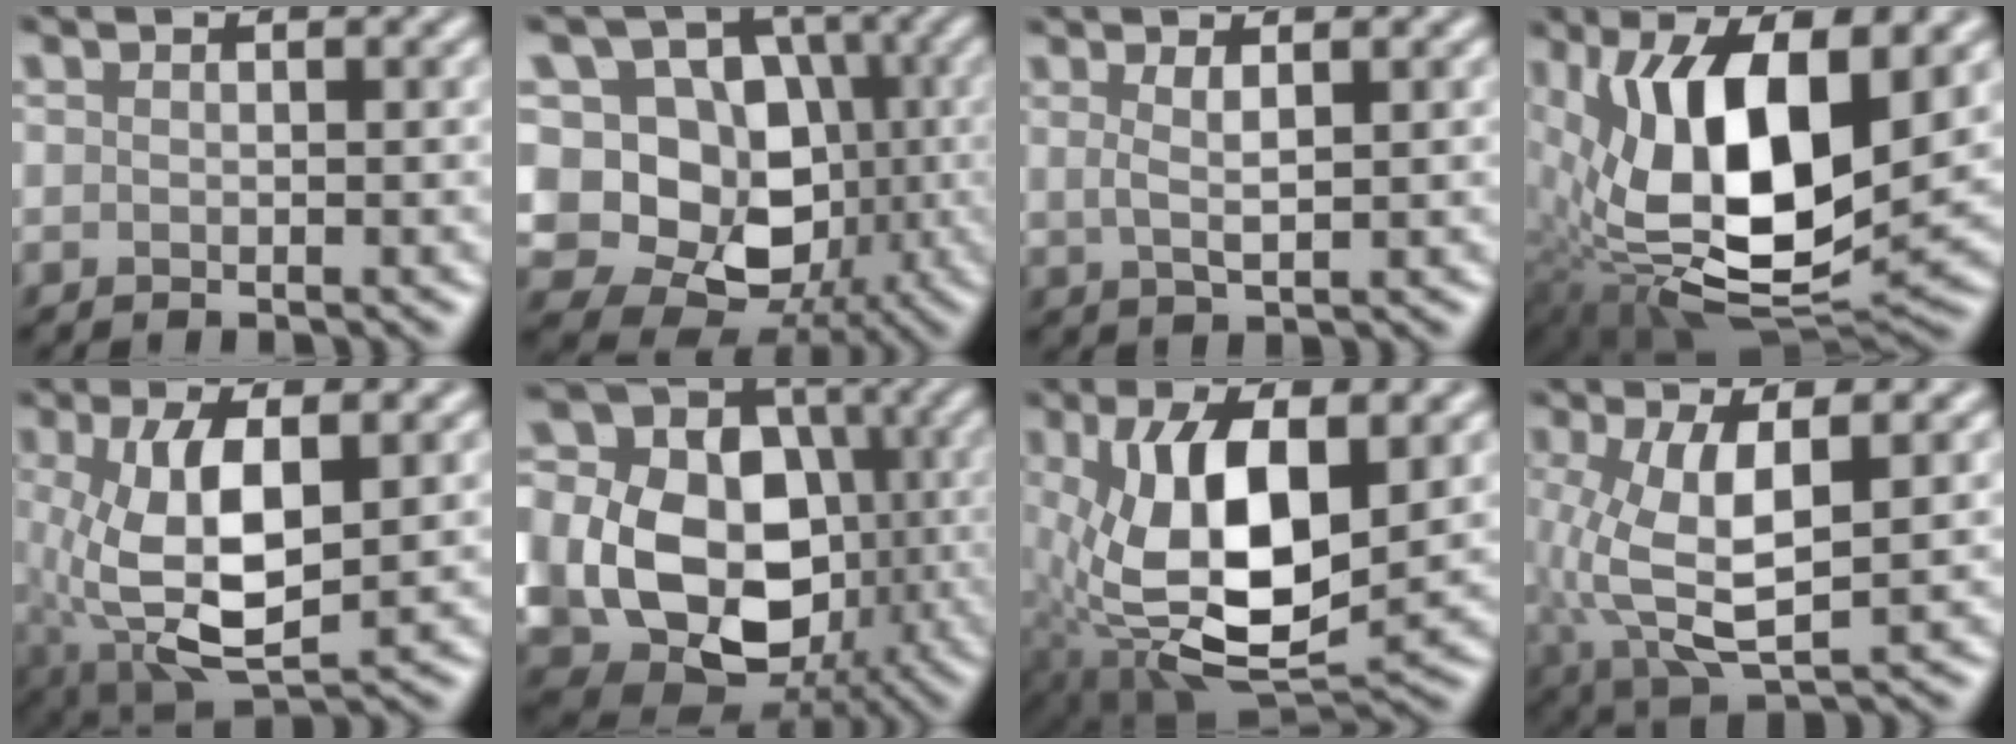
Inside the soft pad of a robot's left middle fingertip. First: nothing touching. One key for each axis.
{"total": 12.4, "fx": 0.4, "fy": 10.2, "fz": 7.0, "tx": -0.128, "ty": 0.008, "tz": 0.001}
{"total": 1.8, "fx": 0.7, "fy": 0.2, "fz": 1.6, "tx": -0.038, "ty": -0.001, "tz": 0.020}
{"total": 13.5, "fx": 2.9, "fy": 5.8, "fz": 11.8, "tx": -0.207, "ty": -0.004, "tz": 0.053}
{"total": 8.4, "fx": 0.7, "fy": 3.3, "fz": 7.7, "tx": -0.159, "ty": -0.005, "tz": 0.020}
{"total": 19.4, "fx": -1.7, "fy": 16.0, "fz": 10.8, "tx": -0.211, "ty": -0.024, "tz": -0.041}
{"total": 10.9, "fx": 1.1, "fy": 4.9, "fz": 9.7, "tx": -0.179, "ty": -0.003, "tz": 0.027}
{"total": 7.2, "fx": 1.0, "fy": 2.5, "fz": 6.6, "tx": -0.148, "ty": -0.004, "tz": 0.025}